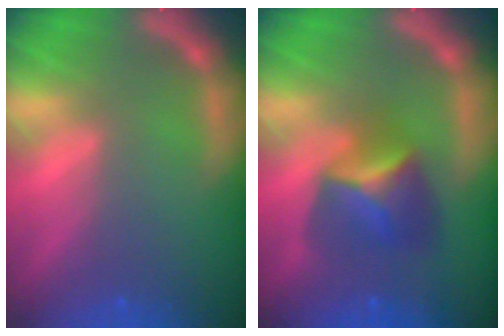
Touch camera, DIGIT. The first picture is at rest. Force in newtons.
{"total": 4.9}